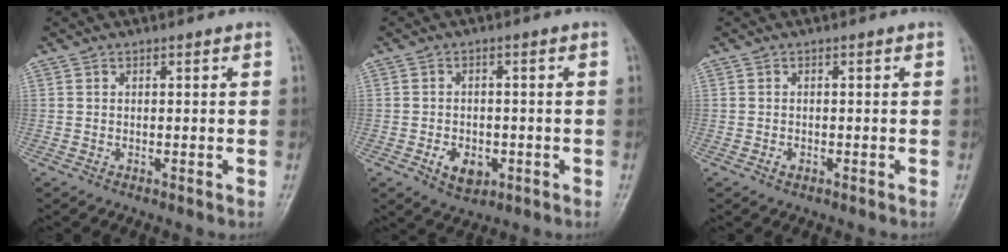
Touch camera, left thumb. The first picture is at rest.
{"total": 5.0, "force": [-1.7, 3.5, 3.1], "torque": [-0.041, 0.005, -0.020]}
{"total": 1.0, "force": [-0.3, 0.7, 0.7], "torque": [-0.010, 0.001, -0.004]}